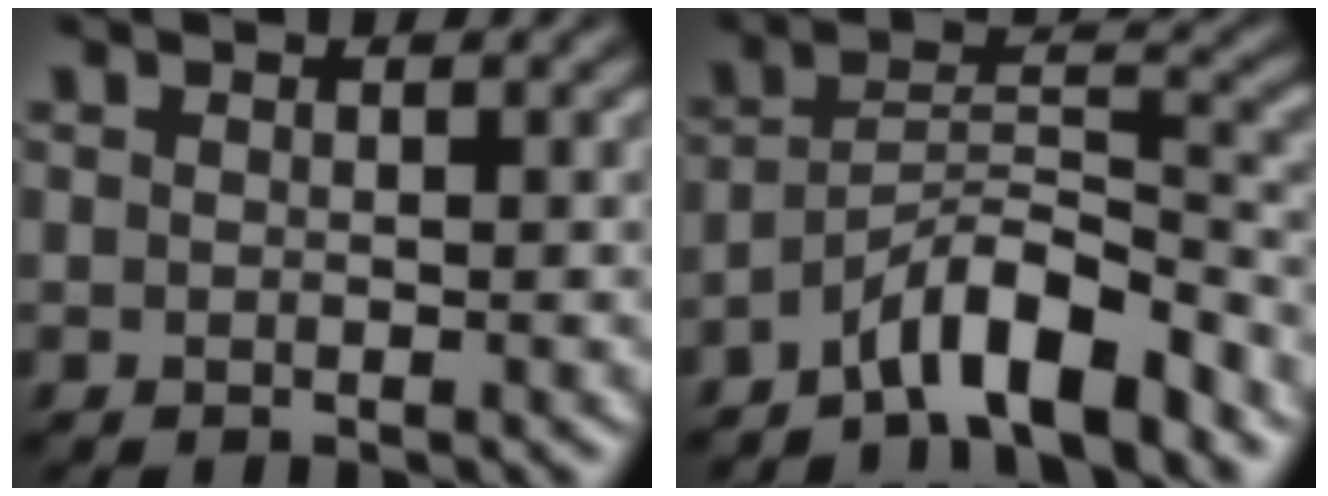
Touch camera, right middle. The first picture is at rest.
{"total": 6.7, "force": [-5.0, 1.5, 4.3], "torque": [-0.067, 0.011, -0.088]}